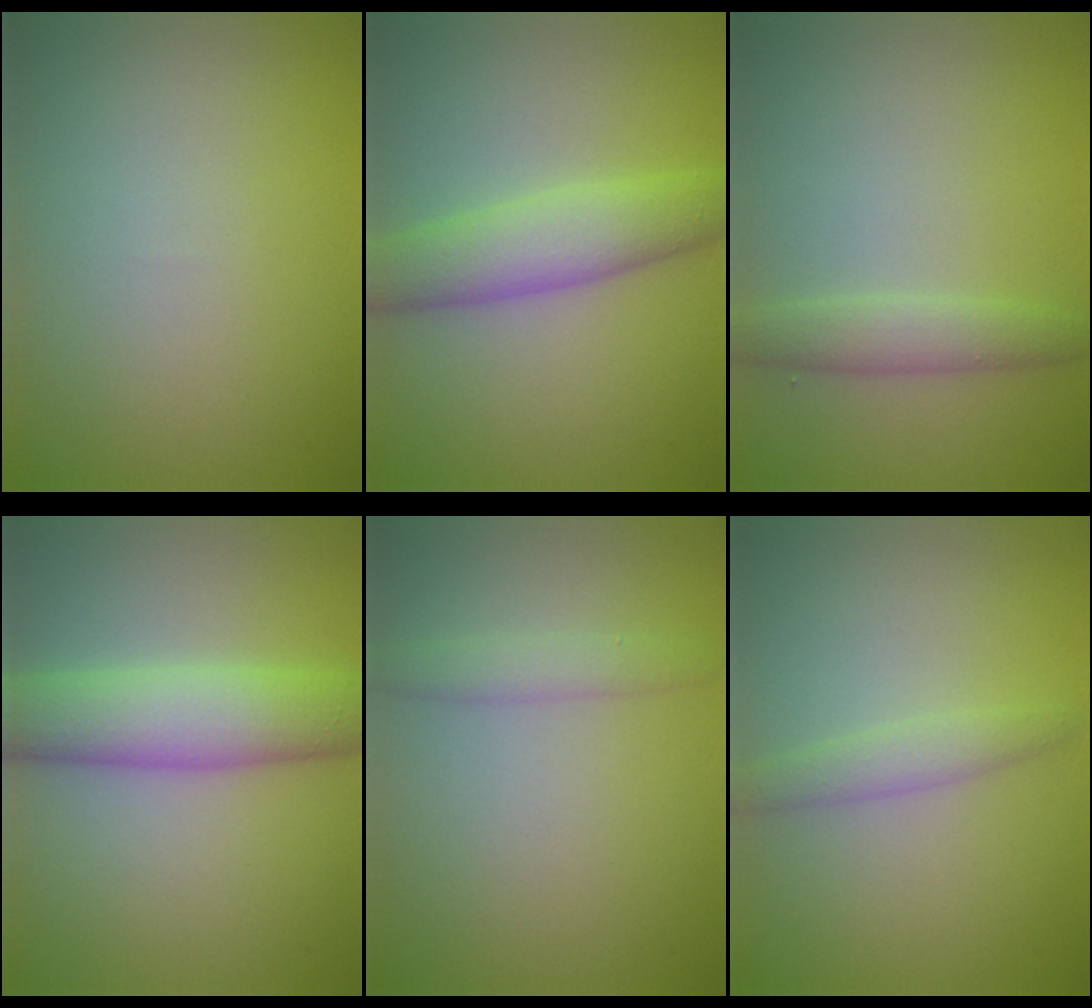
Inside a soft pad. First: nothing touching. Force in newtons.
{"total": 4.9, "press": 4.9, "slide": 0.1}
{"total": 2.4, "press": 2.4, "slide": 0.1}
{"total": 6.2, "press": 6.2, "slide": 0.3}
{"total": 1.9, "press": 1.9, "slide": 0.1}
{"total": 1.7, "press": 1.7, "slide": 0.0}